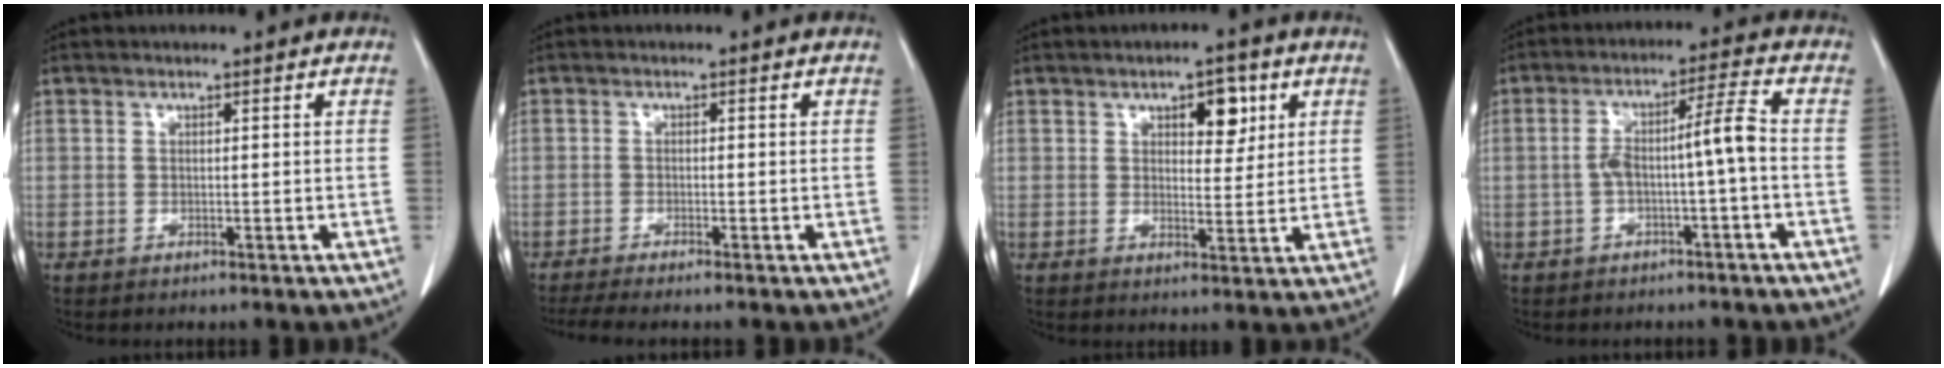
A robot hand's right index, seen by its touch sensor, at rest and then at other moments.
{"total": 5.7, "force": [-4.8, -0.2, 3.0], "torque": [-0.038, -0.012, -0.077]}
{"total": 5.1, "force": [2.4, 2.4, 3.9], "torque": [-0.050, 0.002, 0.035]}
{"total": 6.1, "force": [-1.3, 0.0, 5.9], "torque": [-0.109, 0.030, -0.017]}